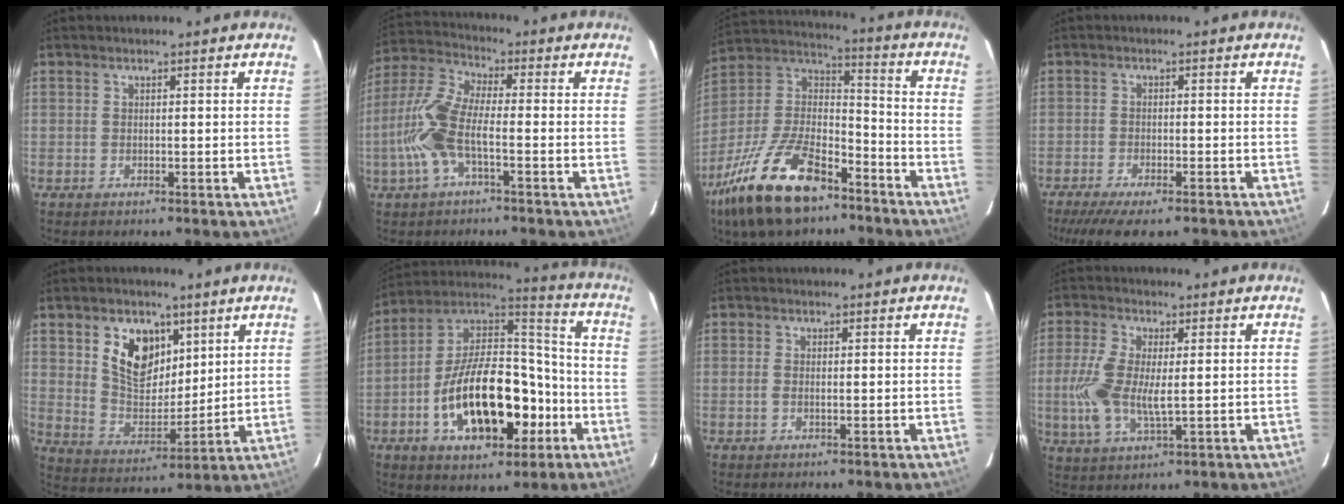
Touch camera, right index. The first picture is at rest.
{"total": 10.9, "force": [-3.1, 3.4, 9.9], "torque": [-0.231, 0.007, -0.066]}
{"total": 22.6, "force": [-14.2, 9.9, 14.5], "torque": [-0.307, -0.010, -0.251]}
{"total": 10.3, "force": [-8.3, 2.3, 5.7], "torque": [-0.130, -0.034, -0.138]}
{"total": 11.9, "force": [5.5, 7.8, 7.1], "torque": [-0.129, 0.003, 0.109]}
{"total": 22.8, "force": [-7.6, 11.8, 18.0], "torque": [-0.327, 0.022, -0.112]}
{"total": 1.3, "force": [-0.1, 0.6, 1.2], "torque": [-0.025, 0.000, -0.004]}
{"total": 9.7, "force": [0.0, 3.9, 8.9], "torque": [-0.200, -0.002, -0.001]}